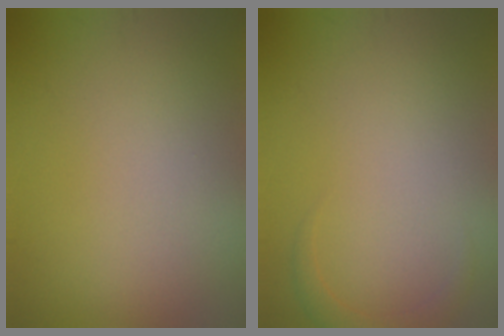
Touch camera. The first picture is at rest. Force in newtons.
{"total": 1.5, "press": 1.5, "slide": 0.2}